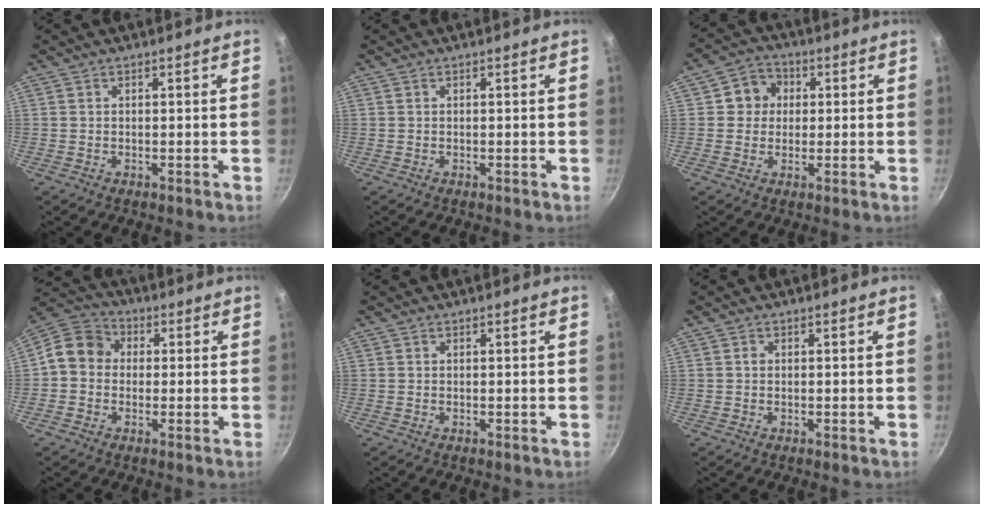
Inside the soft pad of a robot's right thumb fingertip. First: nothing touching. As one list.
[{"total": 0.0}, {"total": 6.2, "force": [1.1, 5.7, 2.2], "torque": [0.006, 0.009, 0.006]}, {"total": 9.2, "force": [0.1, 8.0, 4.6], "torque": [-0.058, 0.027, -0.025]}, {"total": 0.0}, {"total": 0.7, "force": [0.1, 0.6, 0.3], "torque": [-0.003, 0.004, 0.000]}]